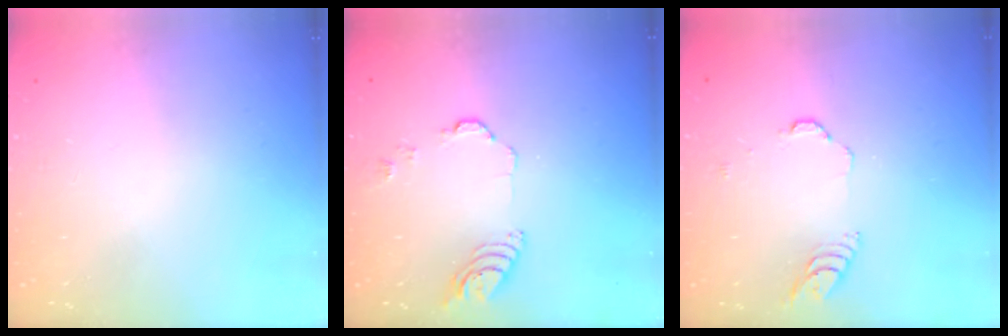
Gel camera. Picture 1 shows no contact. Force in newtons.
{"total": 7.3, "press": 7.3, "slide": 0.6}
{"total": 3.9, "press": 3.9, "slide": 0.4}